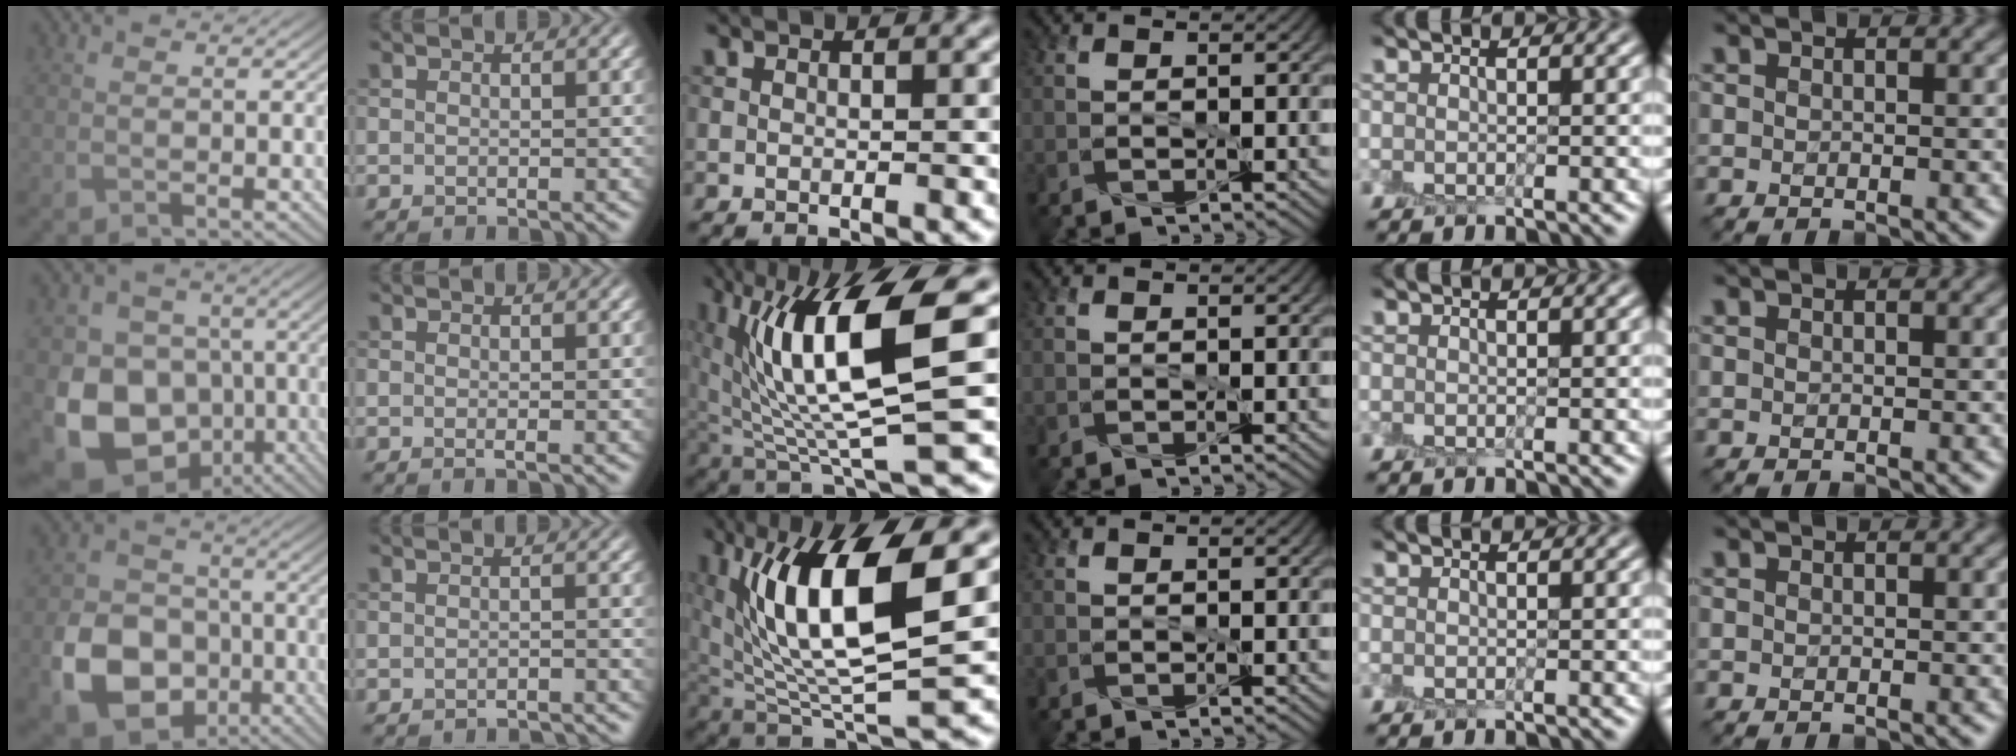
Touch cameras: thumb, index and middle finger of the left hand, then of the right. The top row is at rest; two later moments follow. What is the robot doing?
{"motion": "peel", "object": "sticky note"}